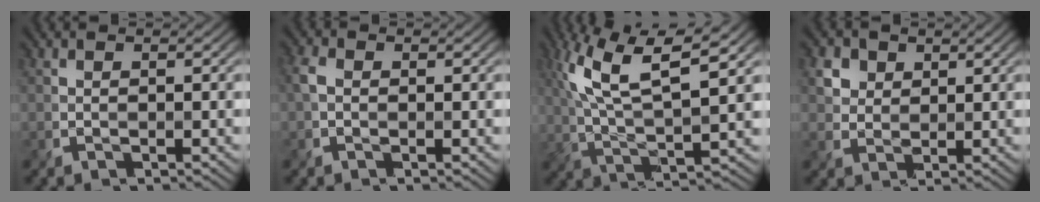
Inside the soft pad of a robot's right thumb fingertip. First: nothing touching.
{"total": 2.3, "force": [-0.1, 1.7, 1.5], "torque": [-0.038, 0.000, -0.004]}
{"total": 12.1, "force": [5.4, 3.8, 10.1], "torque": [-0.222, 0.010, 0.104]}
{"total": 3.5, "force": [1.9, 2.7, 1.2], "torque": [-0.041, -0.006, 0.046]}